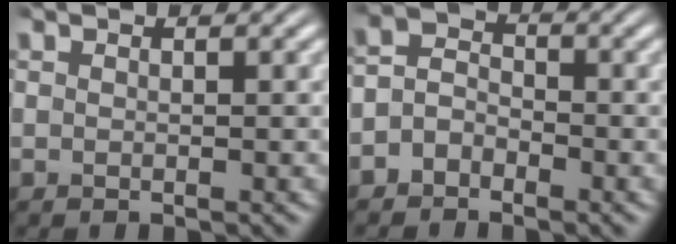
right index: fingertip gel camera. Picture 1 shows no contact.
{"total": 3.7, "force": [-1.7, 3.1, 1.1], "torque": [-0.017, -0.002, -0.039]}